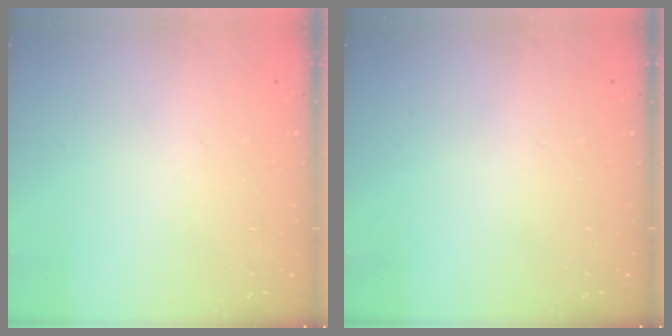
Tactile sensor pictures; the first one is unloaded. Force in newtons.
{"total": 0.0}